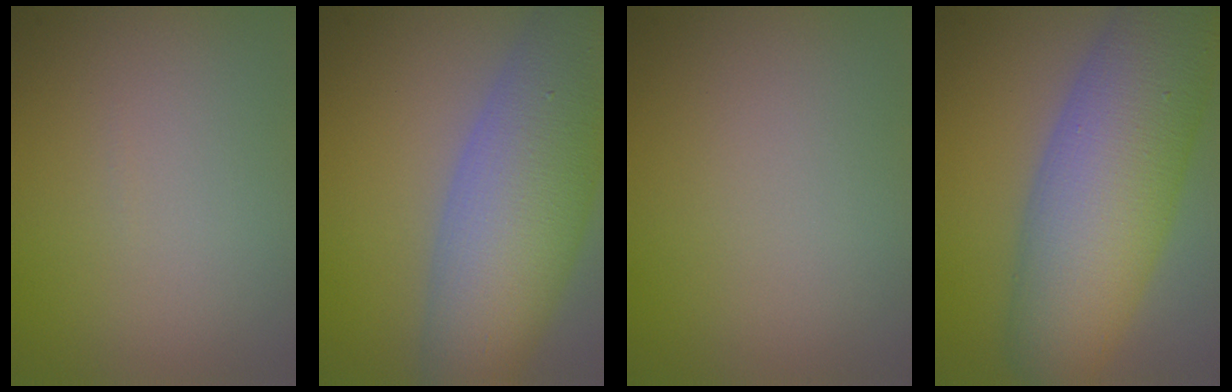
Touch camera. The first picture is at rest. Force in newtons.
{"total": 11.8, "press": 11.7, "slide": 0.7}
{"total": 0.0}
{"total": 12.3, "press": 12.3, "slide": 0.7}